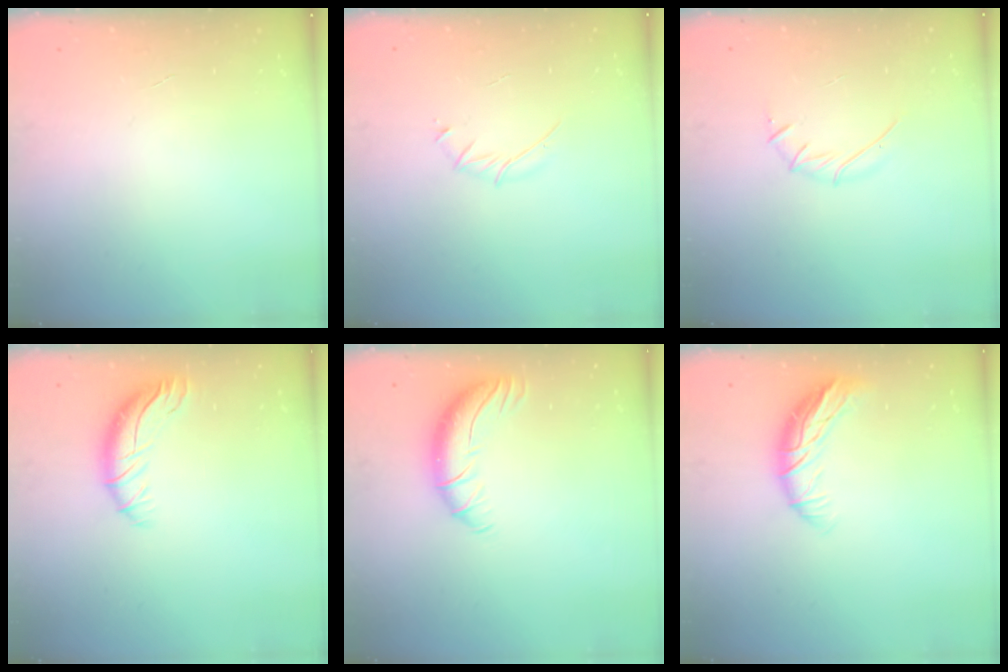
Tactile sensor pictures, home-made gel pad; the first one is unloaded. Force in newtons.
{"total": 3.3, "press": 3.2, "slide": 0.9}
{"total": 4.2, "press": 4.1, "slide": 1.2}
{"total": 9.4, "press": 9.3, "slide": 0.9}
{"total": 10.3, "press": 10.1, "slide": 2.3}
{"total": 9.9, "press": 9.9, "slide": 0.4}